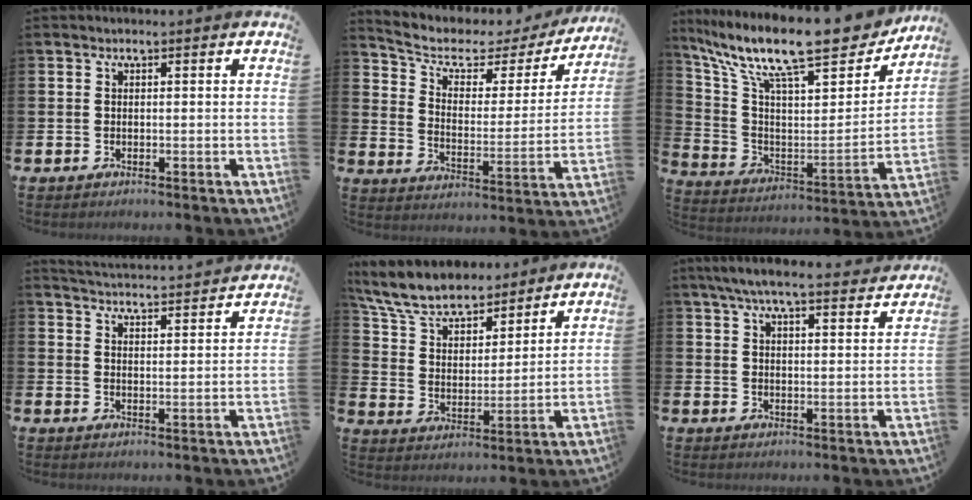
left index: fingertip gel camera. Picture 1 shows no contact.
{"total": 5.3, "force": [4.0, 2.7, 2.2], "torque": [-0.068, -0.029, 0.057]}
{"total": 15.0, "force": [12.2, 3.4, 8.0], "torque": [-0.173, -0.087, 0.203]}
{"total": 4.6, "force": [4.6, -0.1, 0.1], "torque": [-0.009, -0.043, 0.079]}
{"total": 8.3, "force": [7.6, 2.4, 2.3], "torque": [-0.079, -0.049, 0.136]}
{"total": 6.6, "force": [6.2, 0.7, 2.2], "torque": [-0.052, -0.029, 0.109]}